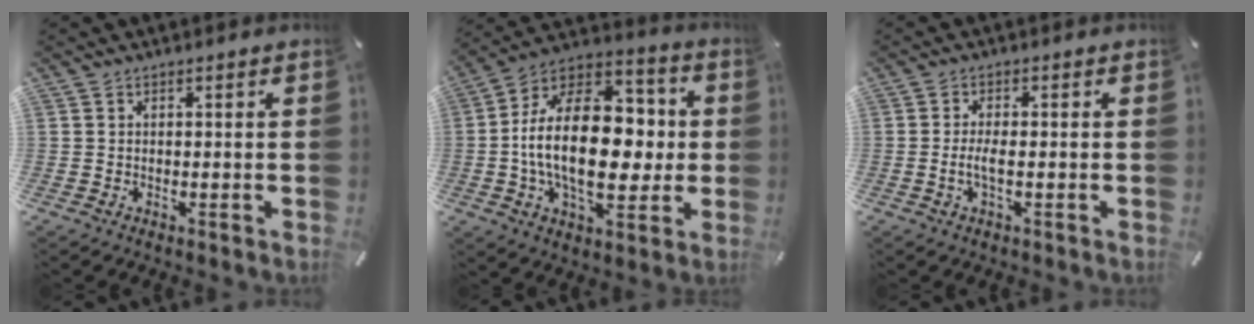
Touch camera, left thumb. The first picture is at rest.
{"total": 23.7, "force": [-0.9, 14.8, 18.5], "torque": [-0.326, 0.000, -0.015]}
{"total": 3.6, "force": [-0.6, 1.1, 3.4], "torque": [-0.073, -0.003, -0.016]}